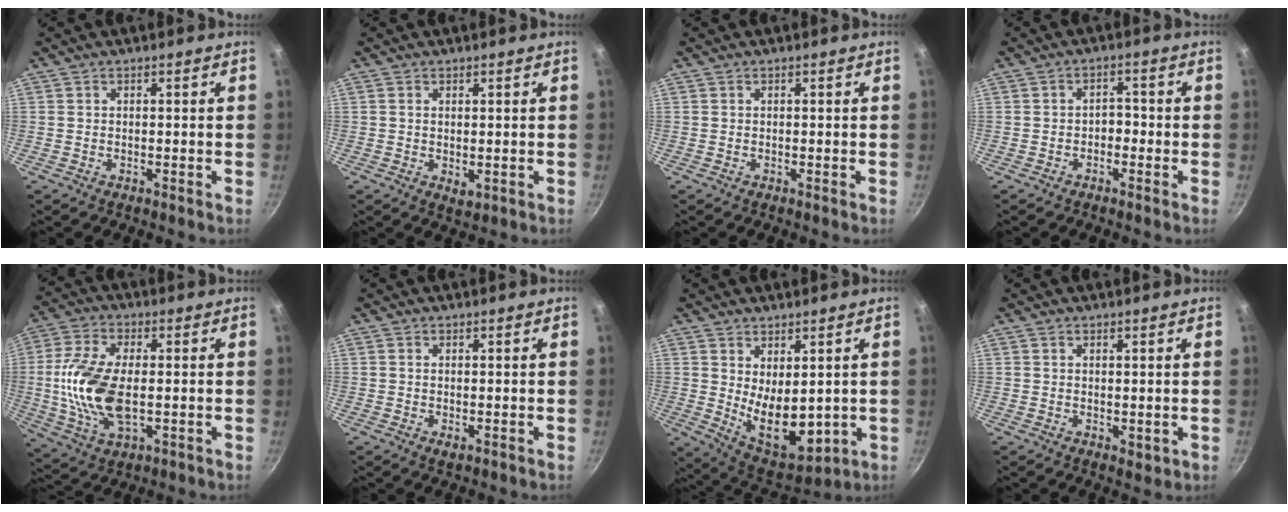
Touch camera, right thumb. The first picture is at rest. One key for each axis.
{"total": 2.2, "fx": 0.3, "fy": 1.3, "fz": 1.8, "tx": -0.028, "ty": -0.006, "tz": 0.006}
{"total": 0.0}
{"total": 2.3, "fx": -1.0, "fy": 1.6, "fz": 1.3, "tx": -0.003, "ty": 0.017, "tz": -0.018}
{"total": 14.8, "fx": -0.5, "fy": 7.7, "fz": 12.6, "tx": -0.252, "ty": 0.001, "tz": -0.012}
{"total": 1.2, "fx": 0.0, "fy": 0.6, "fz": 1.0, "tx": -0.018, "ty": -0.003, "tz": 0.000}
{"total": 11.8, "fx": 0.9, "fy": 6.6, "fz": 9.7, "tx": -0.123, "ty": -0.038, "tz": 0.043}
{"total": 2.0, "fx": 0.8, "fy": 1.2, "fz": 1.4, "tx": -0.016, "ty": -0.007, "tz": 0.013}